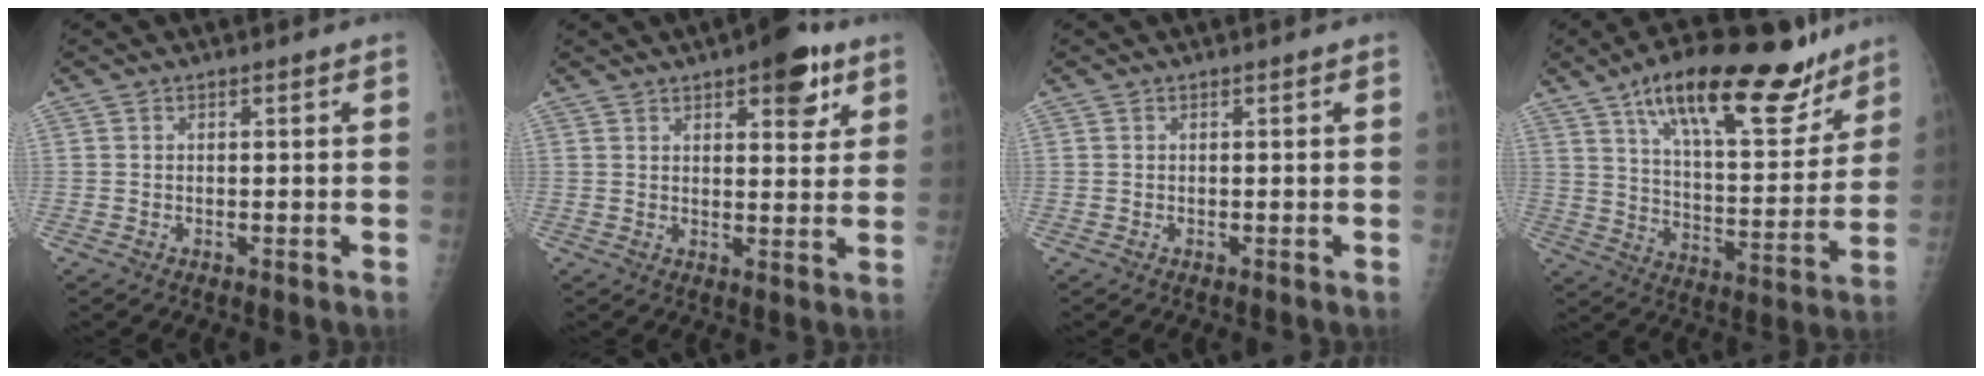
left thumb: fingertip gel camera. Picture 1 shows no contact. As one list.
[{"total": 9.1, "force": [5.0, 3.7, 6.6], "torque": [-0.063, -0.019, 0.063]}, {"total": 0.0}, {"total": 24.4, "force": [16.1, 8.6, 16.2], "torque": [-0.209, -0.052, 0.257]}]